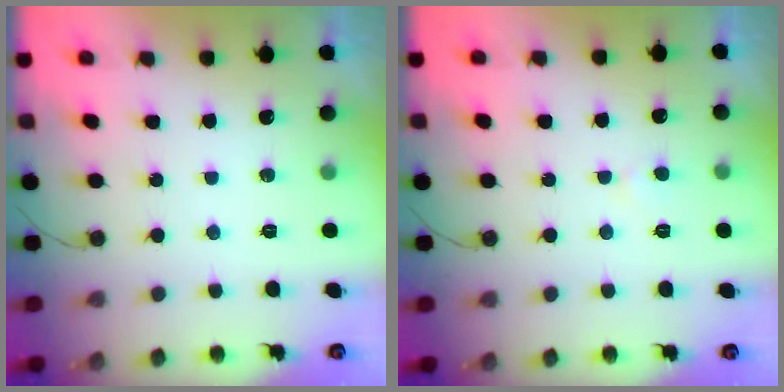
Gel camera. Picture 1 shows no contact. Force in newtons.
{"total": 3.2, "press": 3.2, "slide": 0.3}